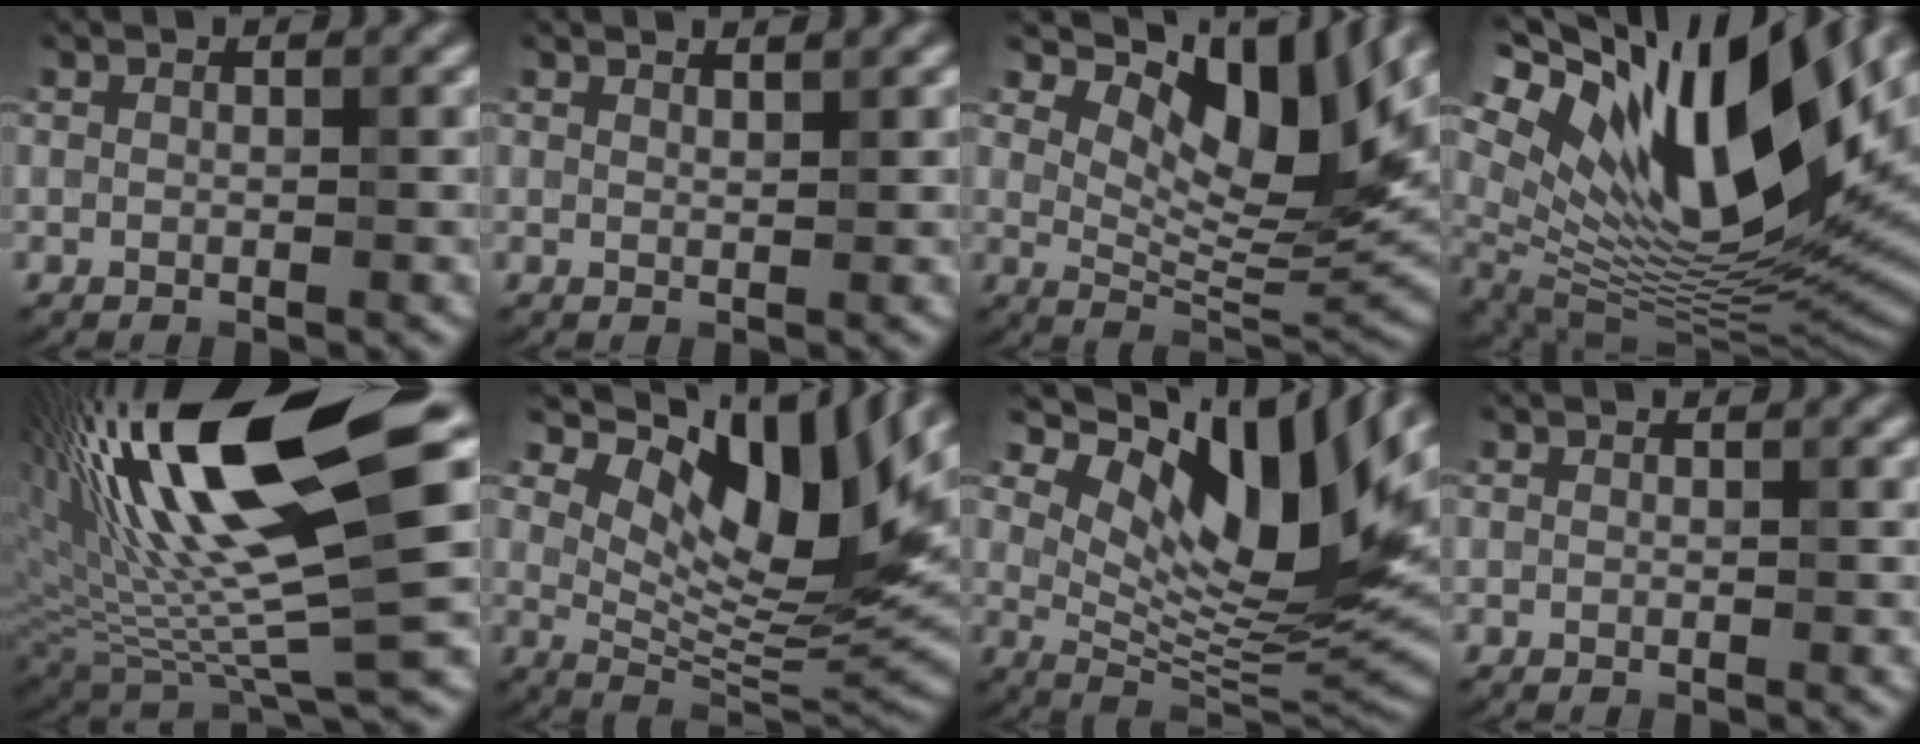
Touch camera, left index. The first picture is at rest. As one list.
[{"total": 1.1, "force": [1.1, 0.0, 0.3], "torque": [0.005, 0.002, 0.016]}, {"total": 10.9, "force": [6.1, 4.2, 7.9], "torque": [-0.115, -0.003, 0.107]}, {"total": 18.9, "force": [8.8, 7.6, 15.0], "torque": [-0.282, 0.024, 0.149]}, {"total": 17.3, "force": [5.3, 4.3, 15.9], "torque": [-0.298, 0.008, 0.092]}, {"total": 13.2, "force": [6.9, 5.2, 10.0], "torque": [-0.158, -0.001, 0.125]}, {"total": 14.9, "force": [7.4, 5.9, 11.5], "torque": [-0.176, 0.002, 0.131]}, {"total": 0.0}]